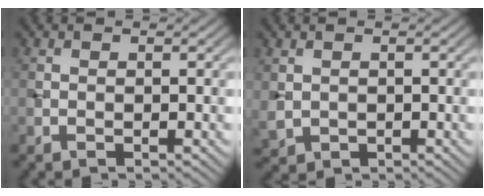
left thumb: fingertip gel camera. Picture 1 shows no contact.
{"total": 1.8, "force": [0.5, 1.6, 0.8], "torque": [-0.027, -0.008, 0.015]}